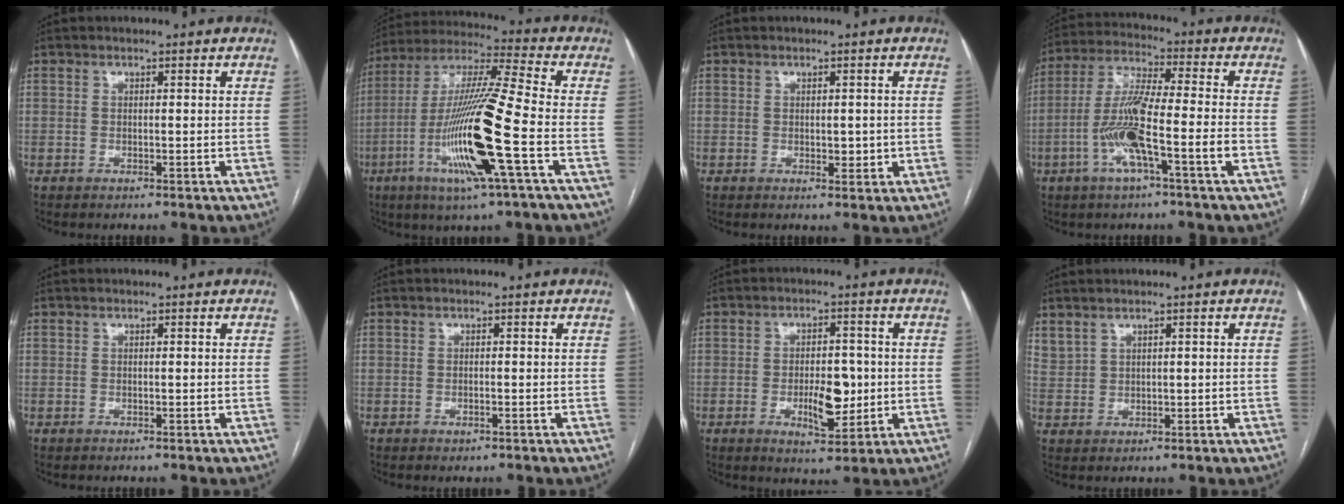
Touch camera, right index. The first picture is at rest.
{"total": 18.4, "force": [-5.6, -0.2, 17.5], "torque": [-0.355, -0.018, -0.113]}
{"total": 2.3, "force": [-0.1, 1.4, 1.9], "torque": [-0.023, -0.001, 0.004]}
{"total": 11.6, "force": [-3.9, 0.4, 10.9], "torque": [-0.220, 0.005, -0.078]}
{"total": 0.0}
{"total": 0.7, "force": [-0.3, 0.3, 0.5], "torque": [-0.010, 0.000, 0.001]}
{"total": 7.2, "force": [-1.3, 3.0, 6.4], "torque": [-0.100, -0.002, -0.013]}
{"total": 3.1, "force": [2.5, 1.5, 1.1], "torque": [-0.028, 0.008, 0.063]}